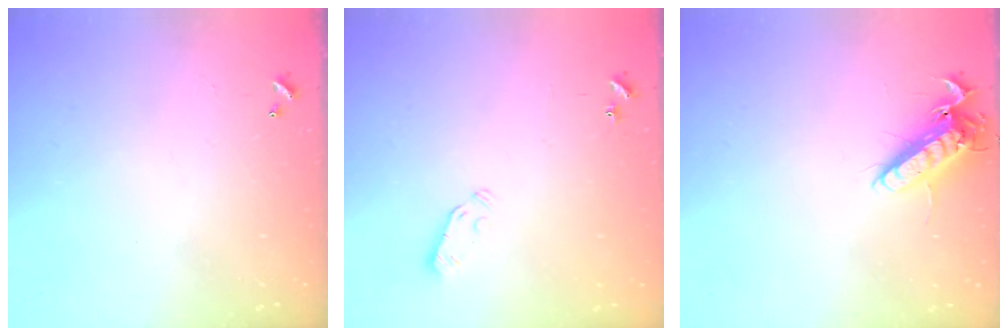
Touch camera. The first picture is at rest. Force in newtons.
{"total": 3.5, "press": 3.5, "slide": 0.4}
{"total": 12.8, "press": 12.7, "slide": 1.8}